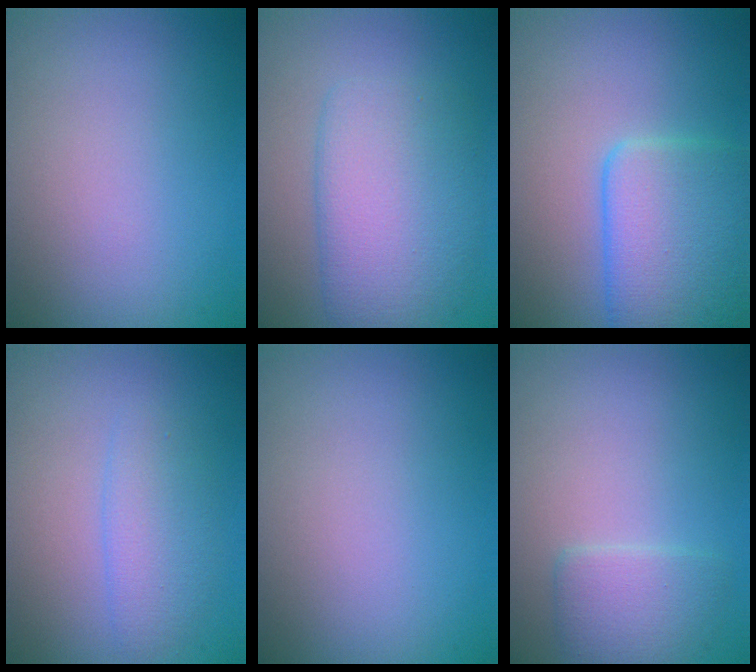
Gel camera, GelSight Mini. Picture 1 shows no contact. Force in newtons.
{"total": 5.8, "press": 5.8, "slide": 0.1}
{"total": 6.2, "press": 6.2, "slide": 0.2}
{"total": 2.4, "press": 2.4, "slide": 0.1}
{"total": 0.0}
{"total": 2.3, "press": 2.2, "slide": 0.3}